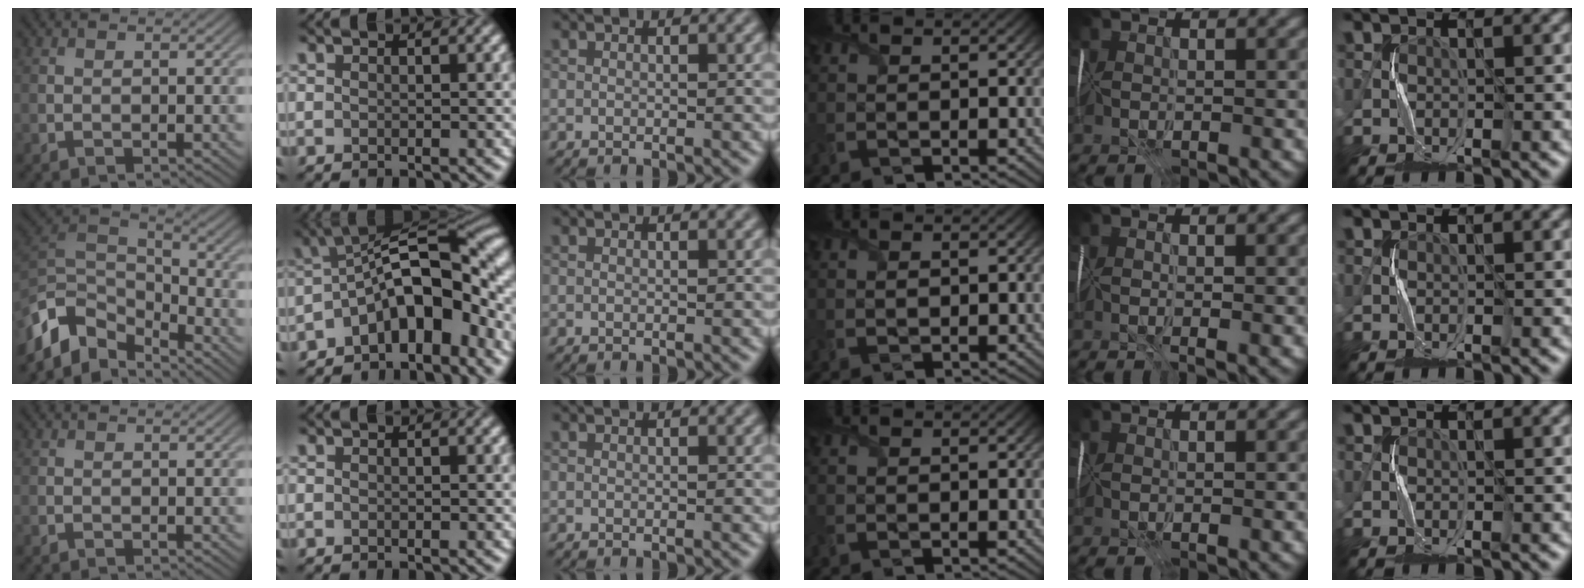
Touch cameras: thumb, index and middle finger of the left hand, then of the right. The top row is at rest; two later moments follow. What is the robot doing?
{"motion": "fold", "object": "tissue"}